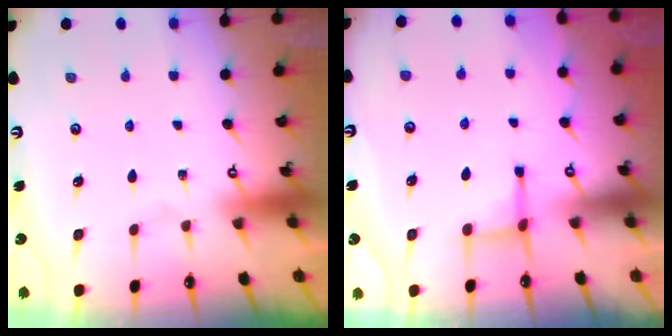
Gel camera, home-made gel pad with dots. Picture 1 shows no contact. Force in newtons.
{"total": 3.1, "press": 3.0, "slide": 0.7}